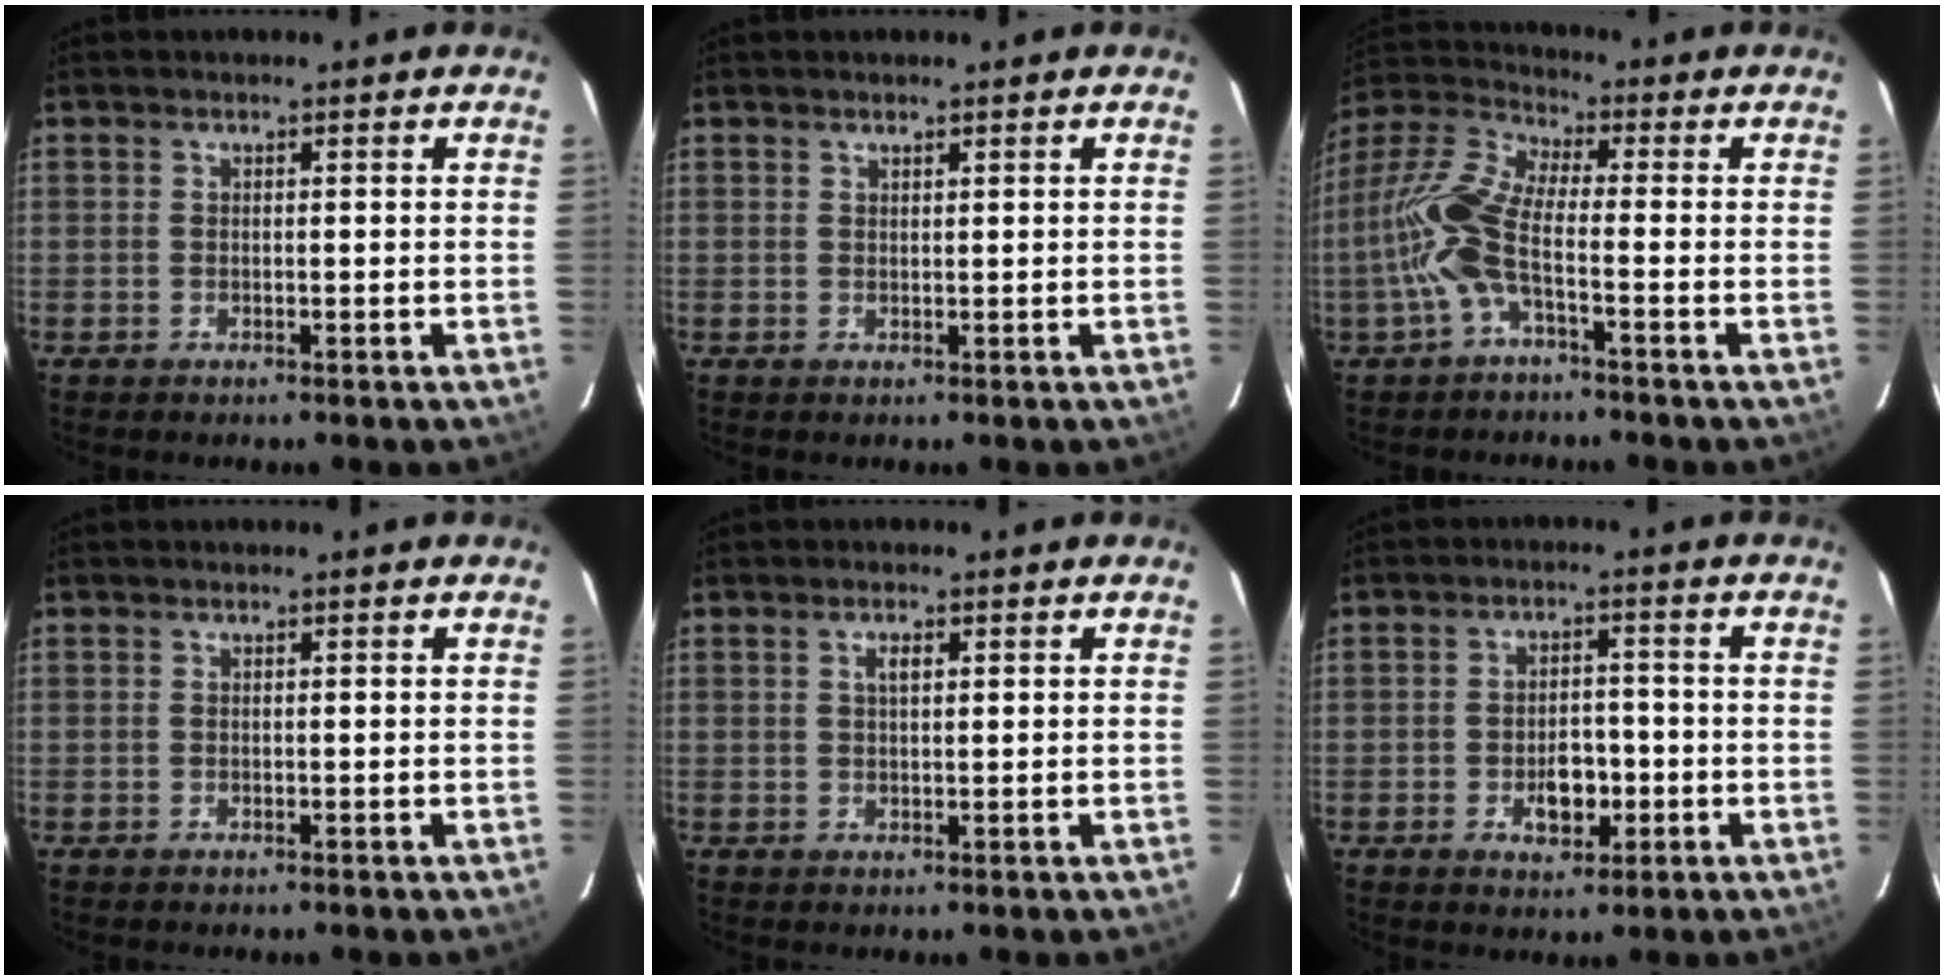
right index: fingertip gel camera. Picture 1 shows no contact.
{"total": 0.6, "force": [0.6, 0.1, 0.2], "torque": [-0.004, 0.002, 0.011]}
{"total": 10.2, "force": [-3.2, 2.5, 9.3], "torque": [-0.217, 0.007, -0.067]}
{"total": 0.0}
{"total": 1.8, "force": [0.7, 0.7, 1.5], "torque": [-0.027, 0.004, 0.012]}
{"total": 5.9, "force": [-1.9, 3.7, 4.2], "torque": [-0.076, 0.005, -0.022]}